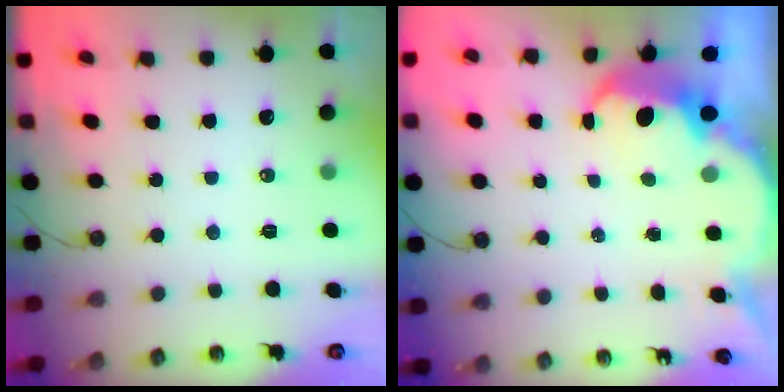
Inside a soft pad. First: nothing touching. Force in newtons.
{"total": 5.5, "press": 5.5, "slide": 0.5}